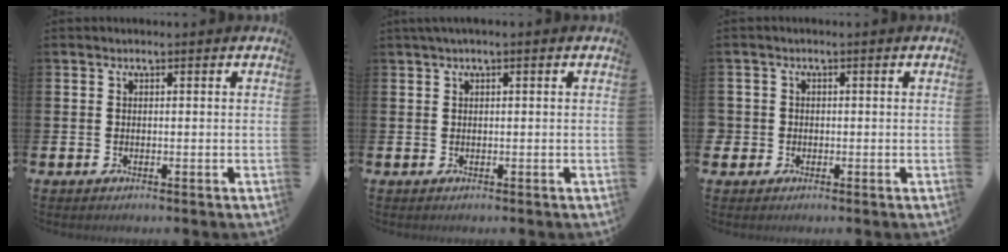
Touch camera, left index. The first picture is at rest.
{"total": 0.8, "force": [0.3, 0.0, 0.7], "torque": [-0.016, 0.004, 0.006]}
{"total": 1.6, "force": [-0.1, 1.6, 0.0], "torque": [-0.001, 0.005, -0.008]}